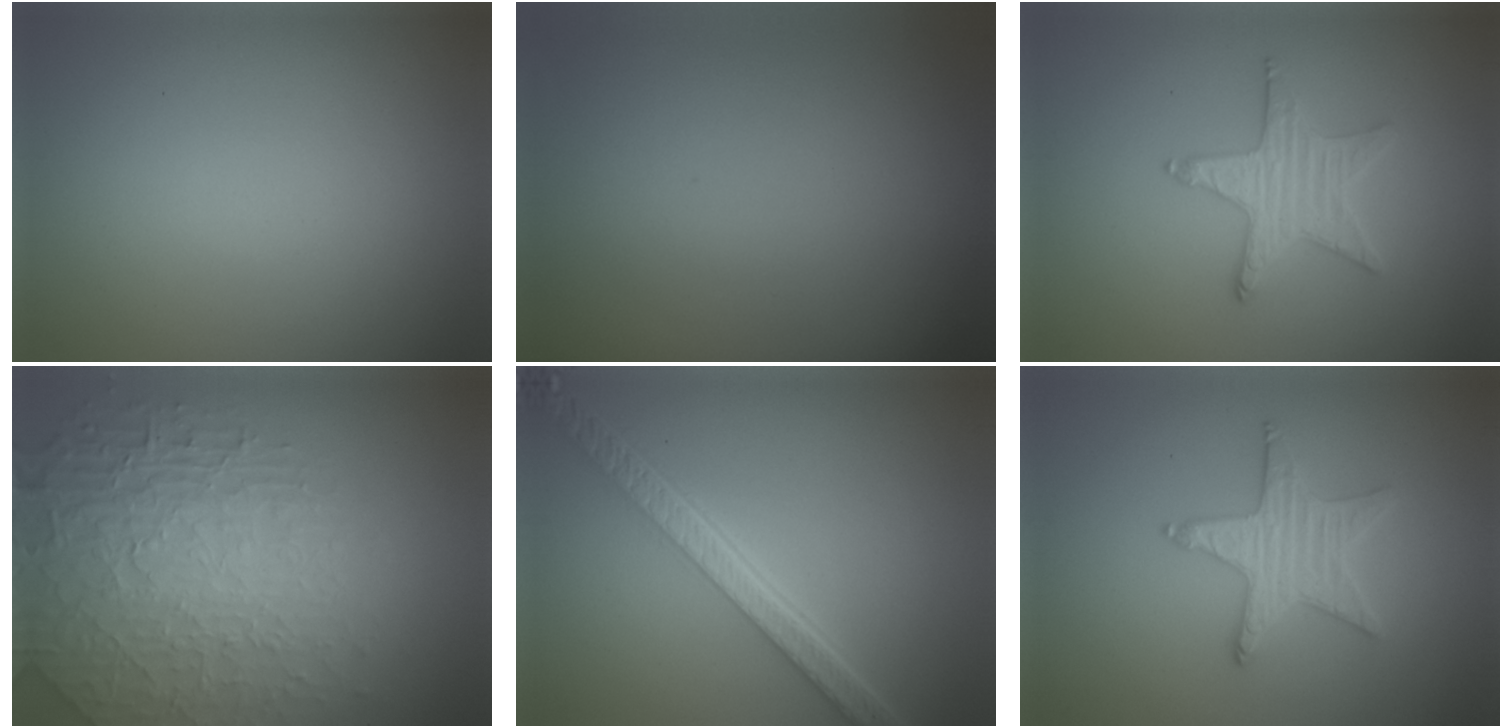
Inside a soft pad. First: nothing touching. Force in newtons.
{"total": 0.0}
{"total": 3.1, "press": 3.1, "slide": 0.4}
{"total": 7.0, "press": 5.6, "slide": 4.2}
{"total": 5.9, "press": 4.3, "slide": 4.0}
{"total": 3.3, "press": 3.3, "slide": 0.1}